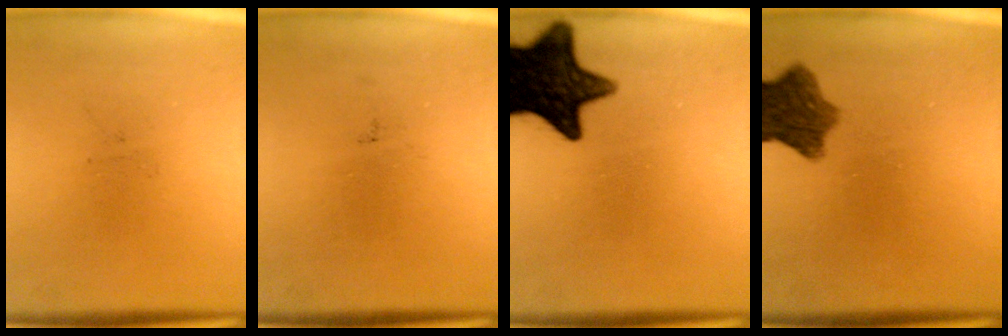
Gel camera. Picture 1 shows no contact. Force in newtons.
{"total": 0.0}
{"total": 15.4}
{"total": 8.2}